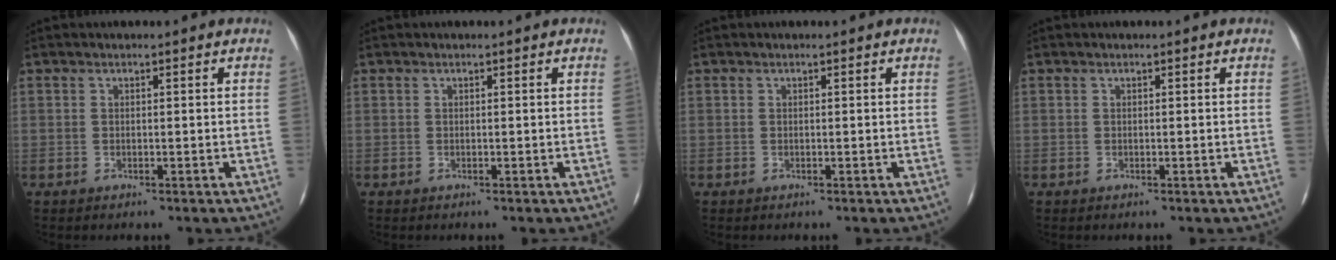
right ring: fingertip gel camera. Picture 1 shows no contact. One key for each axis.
{"total": 0.0}
{"total": 0.0}
{"total": 0.0}